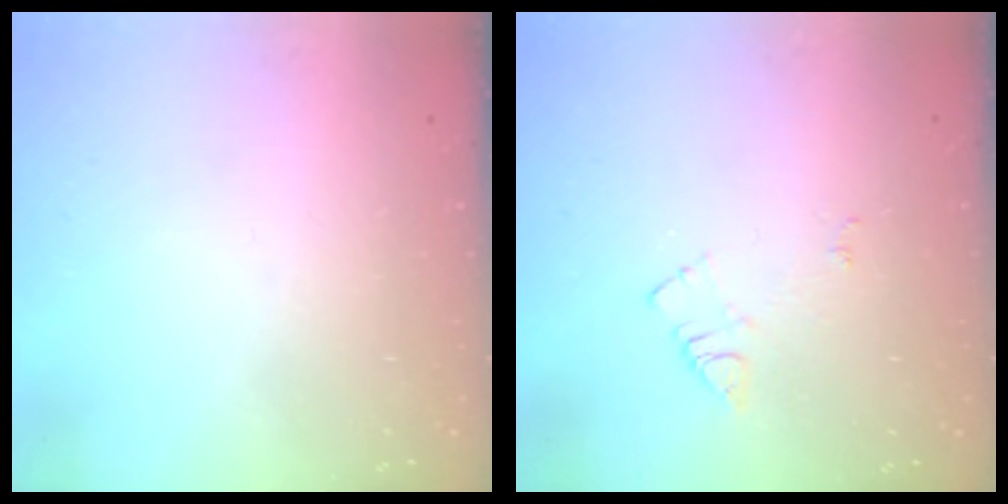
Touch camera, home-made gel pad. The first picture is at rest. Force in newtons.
{"total": 6.2, "press": 6.2, "slide": 0.8}